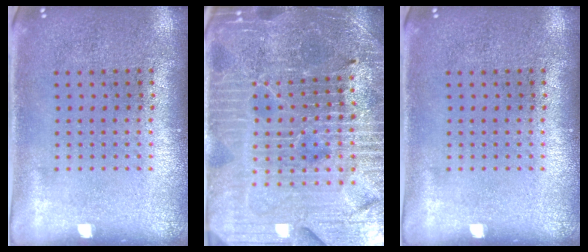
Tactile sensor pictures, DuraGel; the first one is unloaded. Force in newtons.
{"total": 5.5, "press": 5.1, "slide": 2.0}
{"total": 0.0}